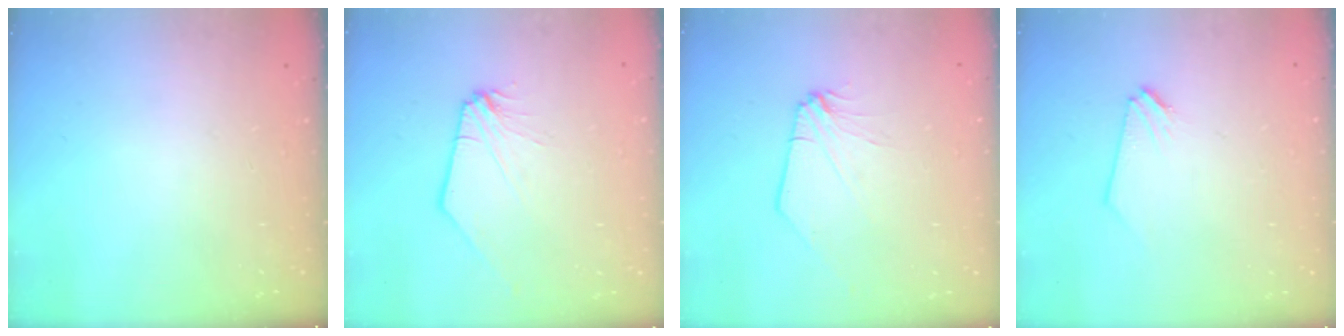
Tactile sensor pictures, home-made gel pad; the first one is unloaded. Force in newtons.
{"total": 0.0}
{"total": 1.7, "press": 1.7, "slide": 0.3}
{"total": 0.0}